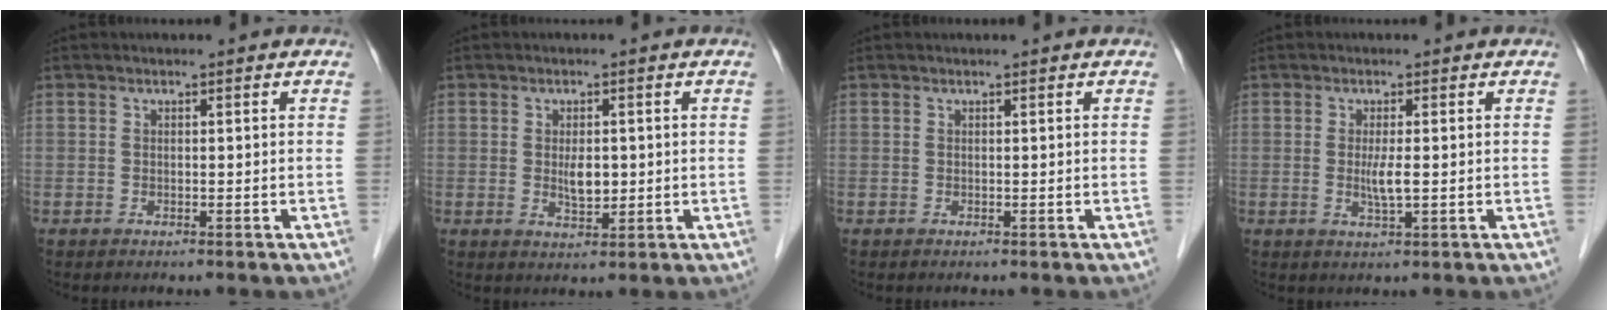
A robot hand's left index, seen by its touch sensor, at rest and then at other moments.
{"total": 3.2, "force": [0.0, 1.4, 2.9], "torque": [-0.052, -0.006, 0.003]}
{"total": 0.0}
{"total": 2.7, "force": [-0.2, 0.1, 2.7], "torque": [-0.057, -0.009, -0.003]}